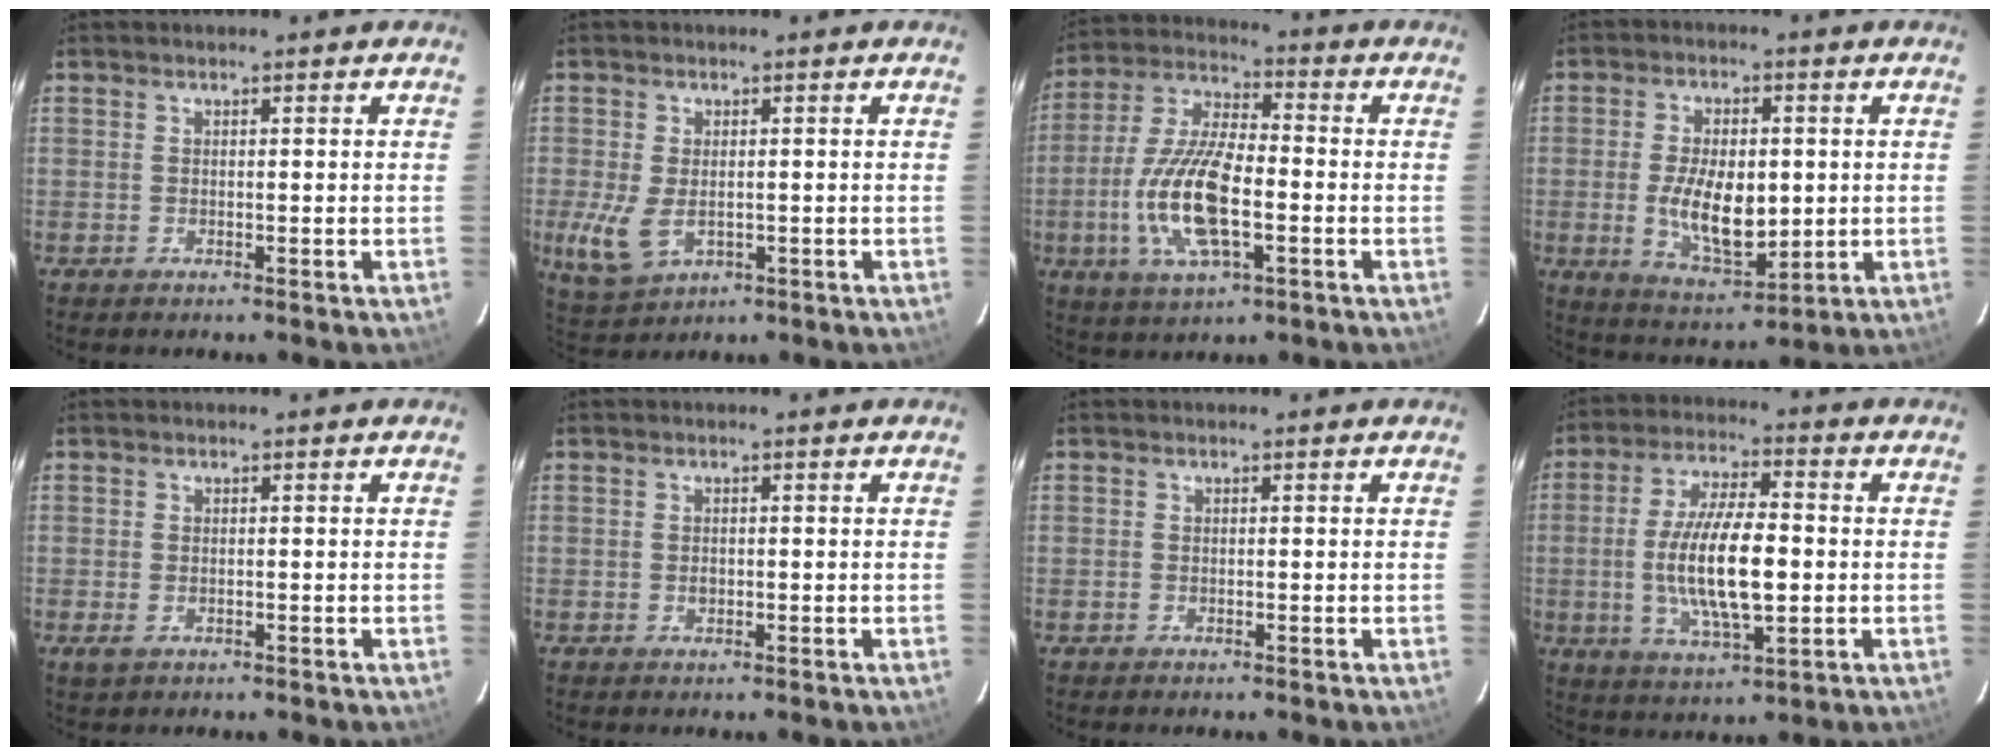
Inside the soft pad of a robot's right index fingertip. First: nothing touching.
{"total": 6.9, "force": [-1.3, 4.1, 5.5], "torque": [-0.125, -0.015, -0.017]}
{"total": 15.5, "force": [-3.7, 5.8, 13.9], "torque": [-0.293, -0.004, -0.073]}
{"total": 11.4, "force": [-0.7, 5.7, 9.8], "torque": [-0.190, -0.011, -0.002]}
{"total": 1.9, "force": [-0.9, 1.2, 1.2], "torque": [-0.025, -0.004, -0.014]}
{"total": 1.0, "force": [-0.3, 0.8, 0.5], "torque": [-0.007, 0.001, -0.004]}
{"total": 0.8, "force": [-0.4, 0.6, -0.1], "torque": [0.000, 0.003, -0.007]}
{"total": 13.9, "force": [-1.3, 4.6, 13.1], "torque": [-0.251, -0.005, -0.020]}